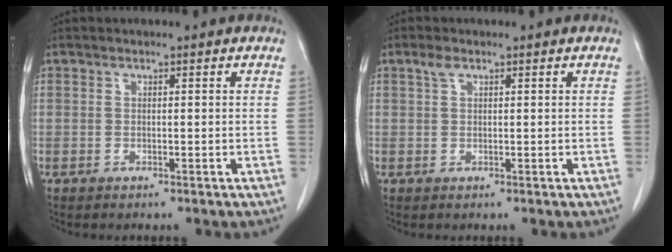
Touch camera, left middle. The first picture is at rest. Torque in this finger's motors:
{"motor_torque": [0.17, -0.10, -0.27, -0.05]}